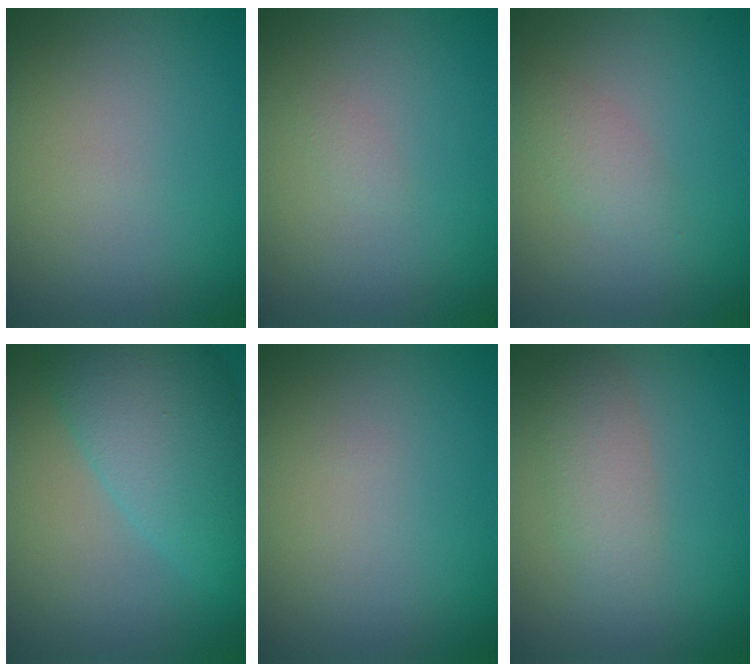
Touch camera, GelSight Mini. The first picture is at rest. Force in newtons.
{"total": 0.6, "press": 0.6, "slide": 0.0}
{"total": 1.8, "press": 1.8, "slide": 0.1}
{"total": 8.5, "press": 8.5, "slide": 0.4}
{"total": 0.0}
{"total": 2.7, "press": 2.7, "slide": 0.0}